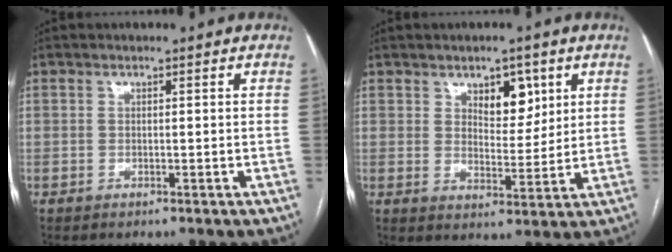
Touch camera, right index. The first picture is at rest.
{"total": 6.1, "force": [3.1, 3.2, 4.2], "torque": [-0.059, 0.000, 0.052]}